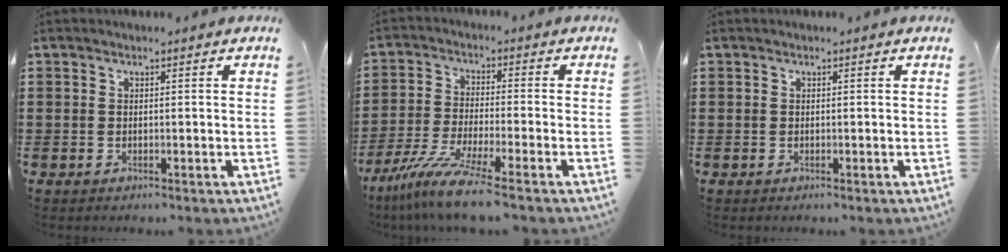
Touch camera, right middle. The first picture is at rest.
{"total": 8.0, "force": [-6.3, 0.0, 4.8], "torque": [-0.108, -0.018, -0.124]}
{"total": 0.0}